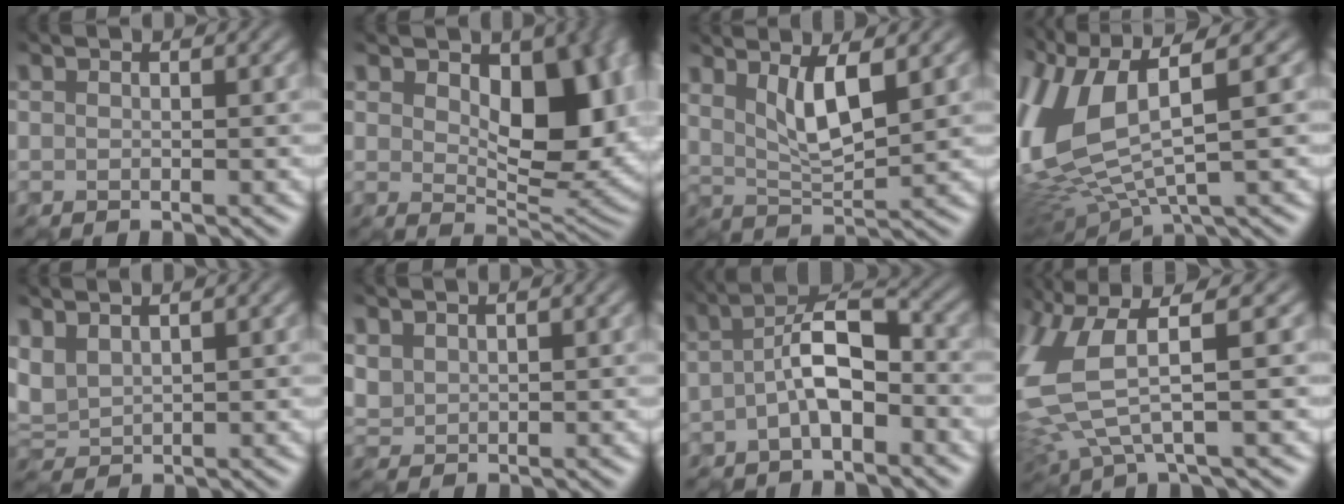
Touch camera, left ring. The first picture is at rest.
{"total": 9.6, "force": [2.1, 5.7, 7.4], "torque": [-0.103, -0.011, 0.039]}
{"total": 3.9, "force": [1.5, 1.2, 3.4], "torque": [-0.072, -0.007, 0.030]}
{"total": 9.4, "force": [1.7, 3.8, 8.4], "torque": [-0.203, 0.001, 0.031]}
{"total": 2.0, "force": [1.2, 1.3, 1.0], "torque": [-0.036, 0.010, 0.028]}
{"total": 1.2, "force": [0.8, 0.9, 0.0], "torque": [-0.007, 0.003, 0.020]}
{"total": 4.9, "force": [-1.0, 2.2, 4.2], "torque": [-0.076, 0.014, -0.028]}
{"total": 6.4, "force": [0.8, 2.4, 5.9], "torque": [-0.153, 0.003, 0.011]}